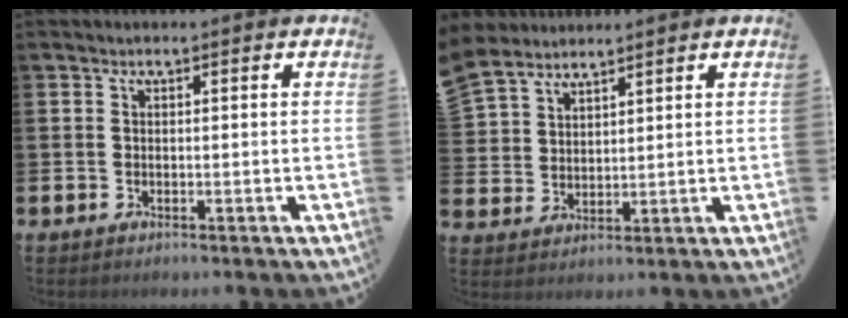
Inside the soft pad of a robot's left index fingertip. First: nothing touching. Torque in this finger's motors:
{"motor_torque": [0.63, -0.79, 1.06, 0.21]}